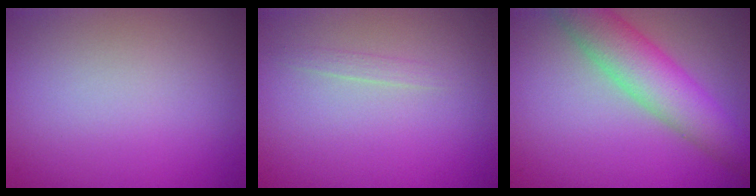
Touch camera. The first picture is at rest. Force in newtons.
{"total": 0.7, "press": 0.7, "slide": 0.1}
{"total": 6.3, "press": 6.3, "slide": 0.2}